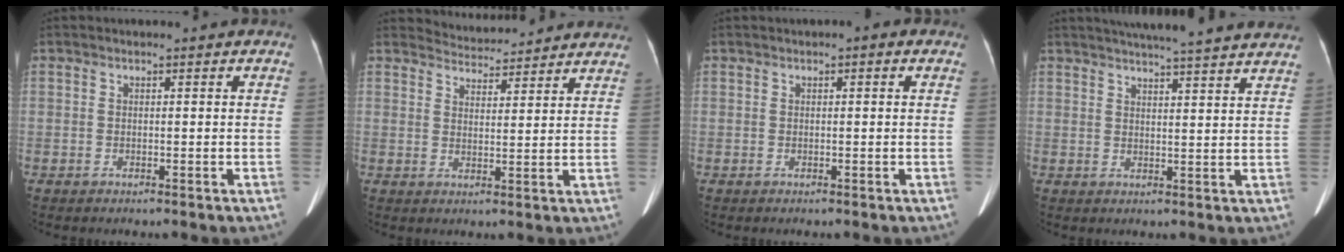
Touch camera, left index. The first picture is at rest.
{"total": 8.3, "force": [8.2, 1.0, 0.4], "torque": [-0.003, 0.015, 0.099]}
{"total": 0.8, "force": [0.2, 0.4, 0.7], "torque": [-0.005, 0.005, -0.002]}
{"total": 18.1, "force": [16.3, 0.3, 7.8], "torque": [-0.117, 0.009, 0.200]}